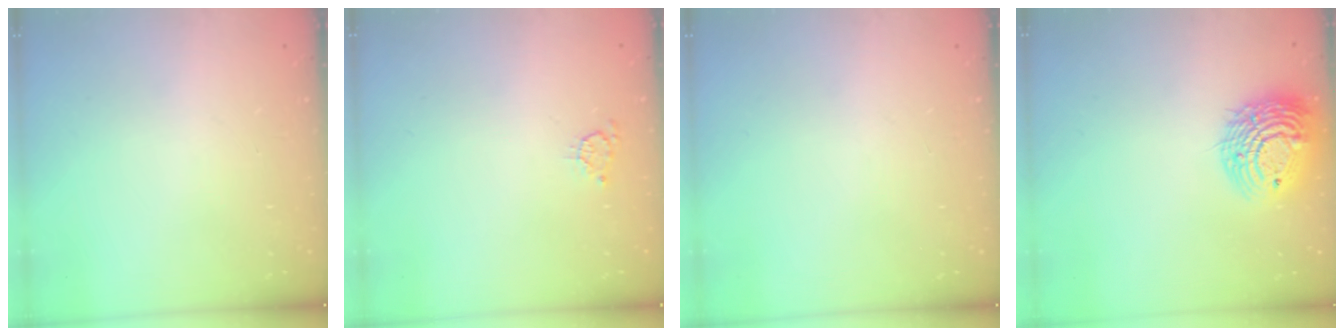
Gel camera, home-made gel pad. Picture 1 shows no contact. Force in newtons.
{"total": 3.6, "press": 3.6, "slide": 0.4}
{"total": 0.0}
{"total": 14.1, "press": 13.9, "slide": 1.9}